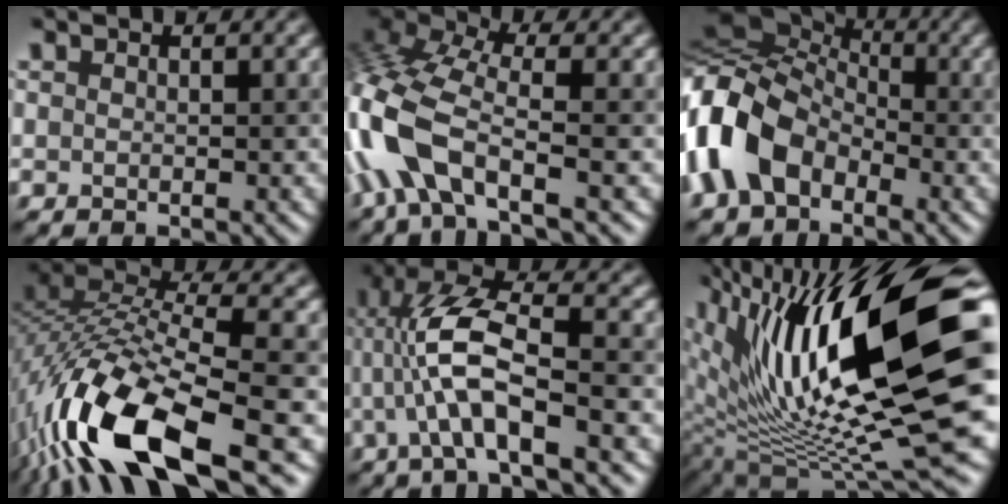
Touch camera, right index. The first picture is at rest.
{"total": 8.9, "force": [-3.0, 4.0, 7.4], "torque": [-0.169, 0.015, -0.079]}
{"total": 10.3, "force": [-2.6, 7.3, 6.8], "torque": [-0.159, 0.009, -0.072]}
{"total": 14.4, "force": [-6.3, 5.0, 11.9], "torque": [-0.250, 0.002, -0.115]}
{"total": 7.0, "force": [-1.4, 1.8, 6.6], "torque": [-0.138, 0.015, -0.028]}
{"total": 17.7, "force": [5.0, 5.8, 16.0], "torque": [-0.274, 0.001, 0.089]}